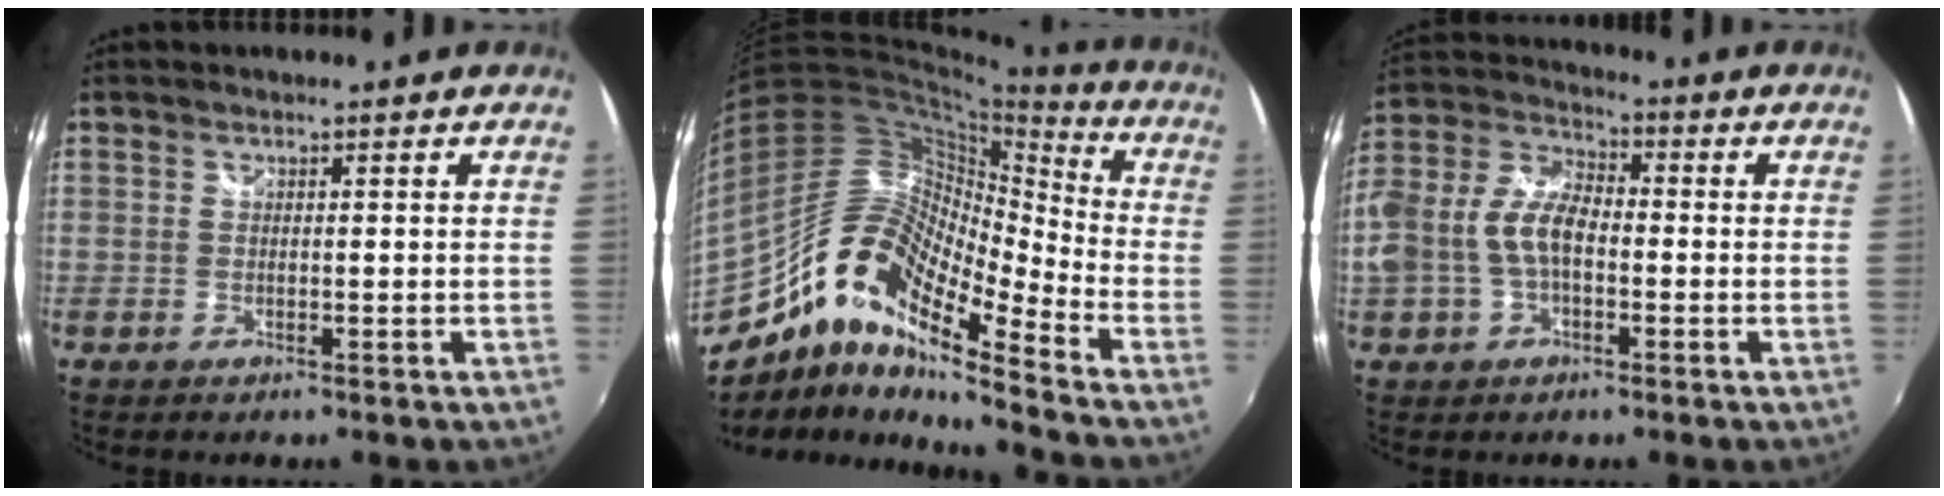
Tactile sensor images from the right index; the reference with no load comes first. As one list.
[{"total": 16.6, "force": [-9.7, 4.4, 12.7], "torque": [-0.212, 0.000, -0.204]}, {"total": 12.1, "force": [-2.4, 7.3, 9.4], "torque": [-0.205, 0.017, -0.045]}]